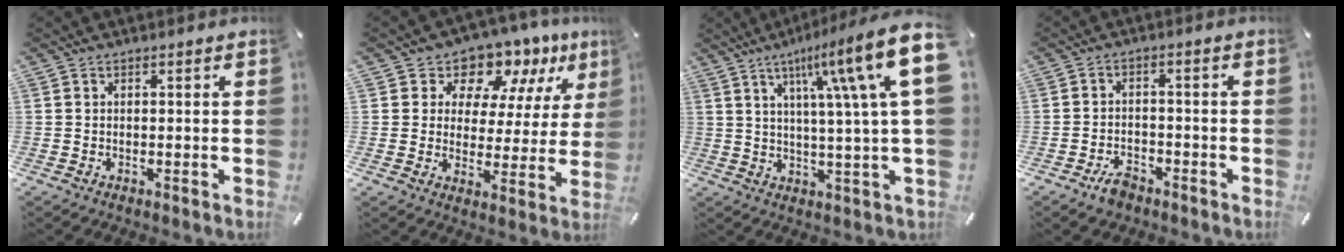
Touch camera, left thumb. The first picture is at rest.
{"total": 10.7, "force": [8.6, 6.2, 1.7], "torque": [-0.025, -0.086, 0.154]}
{"total": 20.2, "force": [6.9, 3.9, 18.6], "torque": [-0.280, -0.034, 0.093]}
{"total": 4.4, "force": [-3.1, 2.5, 1.7], "torque": [-0.025, 0.020, -0.056]}